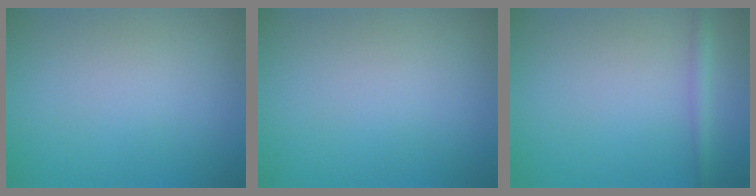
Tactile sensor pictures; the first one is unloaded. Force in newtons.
{"total": 0.0}
{"total": 1.4, "press": 1.4, "slide": 0.1}